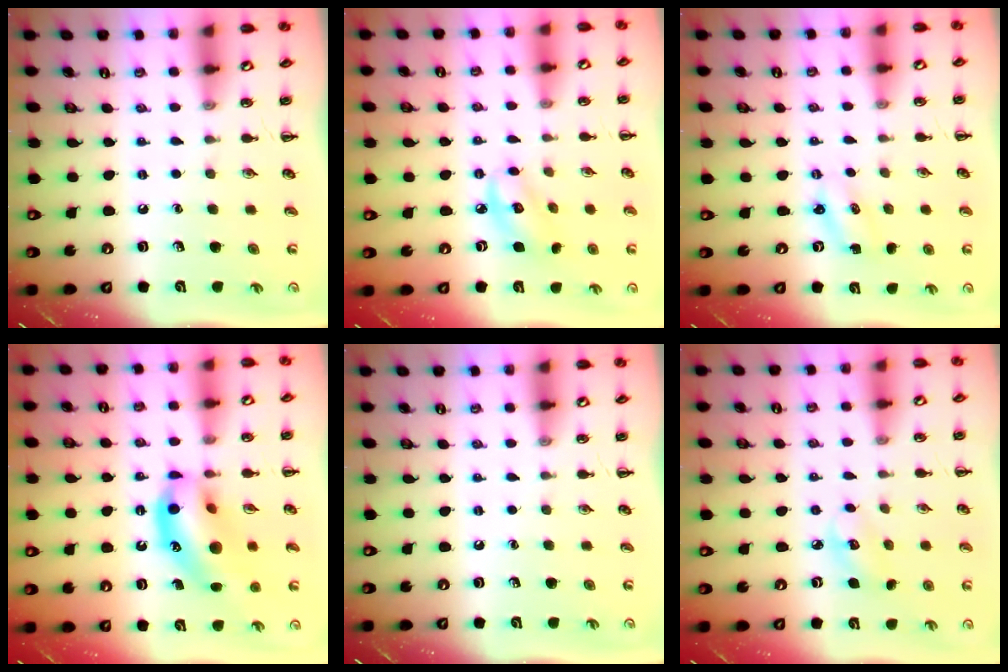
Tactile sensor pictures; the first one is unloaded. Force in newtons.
{"total": 6.7, "press": 6.7, "slide": 0.3}
{"total": 1.4, "press": 1.3, "slide": 0.3}
{"total": 16.8, "press": 16.3, "slide": 4.1}
{"total": 0.0}
{"total": 4.0, "press": 3.9, "slide": 0.7}